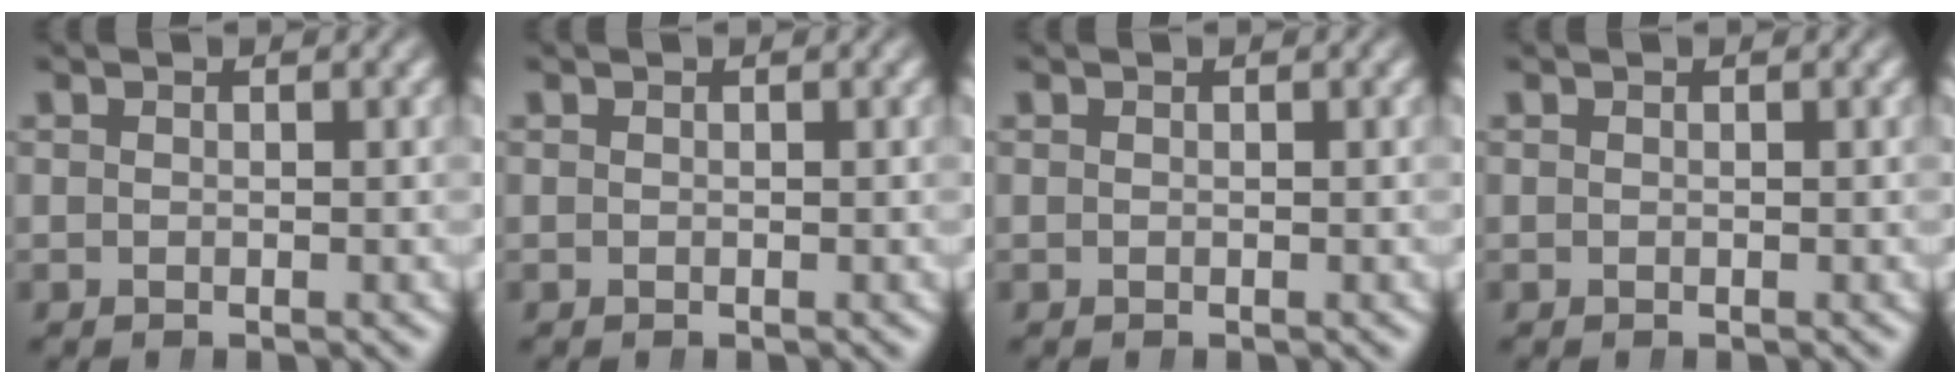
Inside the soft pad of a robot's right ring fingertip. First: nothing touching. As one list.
[{"total": 0.0}, {"total": 0.0}, {"total": 0.0}]